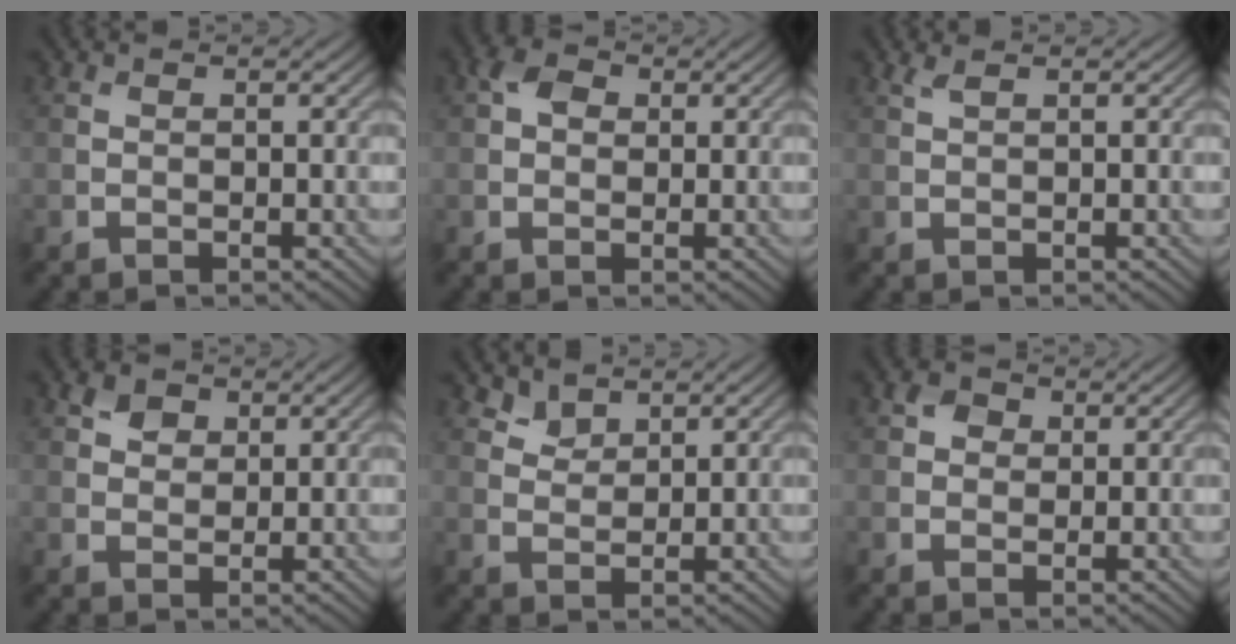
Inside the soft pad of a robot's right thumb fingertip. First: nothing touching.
{"total": 2.8, "force": [0.9, 2.1, 1.6], "torque": [-0.032, 0.005, 0.009]}
{"total": 1.0, "force": [0.7, 0.1, 0.7], "torque": [-0.021, 0.005, 0.015]}
{"total": 2.5, "force": [1.4, 1.8, 1.0], "torque": [-0.022, 0.000, 0.025]}
{"total": 2.2, "force": [1.9, 1.1, 0.5], "torque": [-0.012, -0.007, 0.042]}
{"total": 2.1, "force": [0.8, 1.7, 0.9], "torque": [-0.015, 0.002, 0.010]}